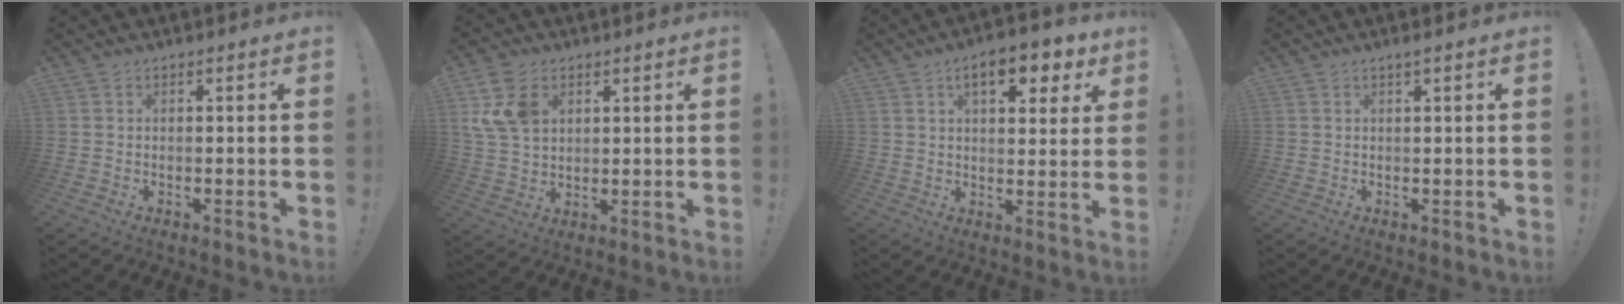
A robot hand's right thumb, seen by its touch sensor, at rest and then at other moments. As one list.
[{"total": 10.6, "force": [3.9, 7.8, 6.1], "torque": [-0.126, -0.004, 0.078]}, {"total": 10.4, "force": [5.3, 4.6, 7.7], "torque": [-0.098, -0.020, 0.086]}, {"total": 1.5, "force": [0.9, -0.2, 1.2], "torque": [-0.032, 0.006, 0.015]}]